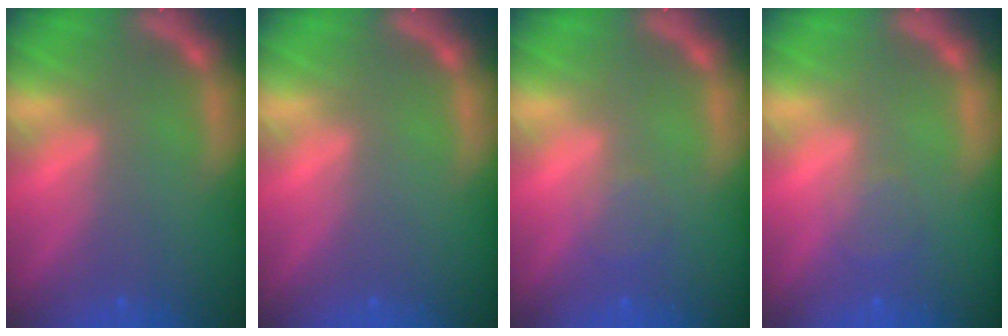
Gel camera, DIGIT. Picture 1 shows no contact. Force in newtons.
{"total": 0.0}
{"total": 1.5}
{"total": 1.5}